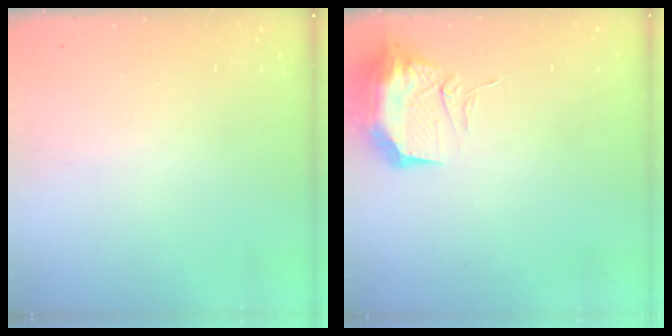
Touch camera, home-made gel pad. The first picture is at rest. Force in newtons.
{"total": 11.4, "press": 11.2, "slide": 1.9}